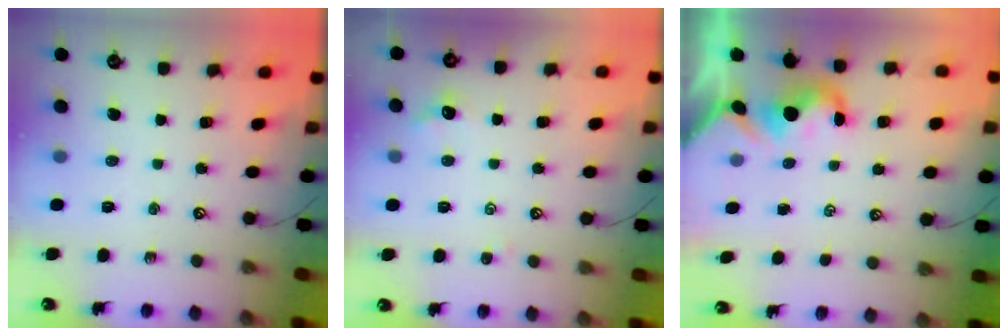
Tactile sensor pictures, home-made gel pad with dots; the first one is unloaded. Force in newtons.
{"total": 1.1, "press": 1.0, "slide": 0.5}
{"total": 1.4, "press": 1.3, "slide": 0.5}